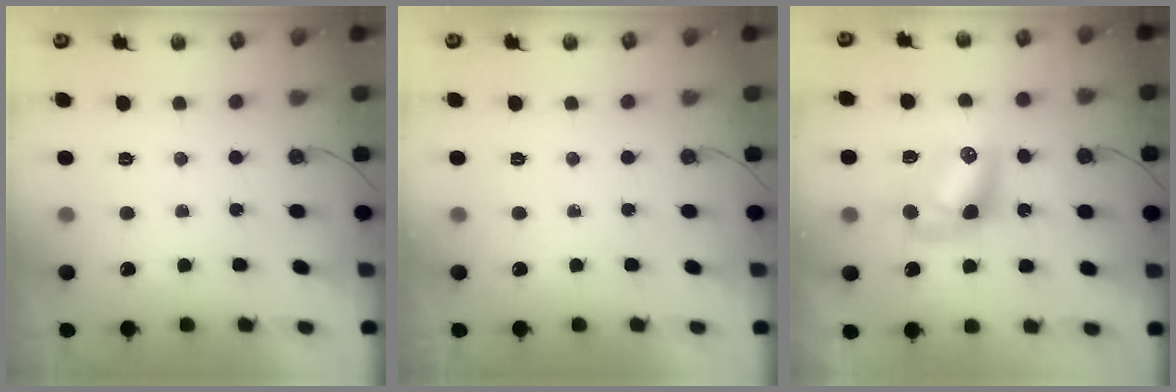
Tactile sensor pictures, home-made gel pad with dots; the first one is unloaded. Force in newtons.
{"total": 0.0}
{"total": 10.2, "press": 10.2, "slide": 0.7}